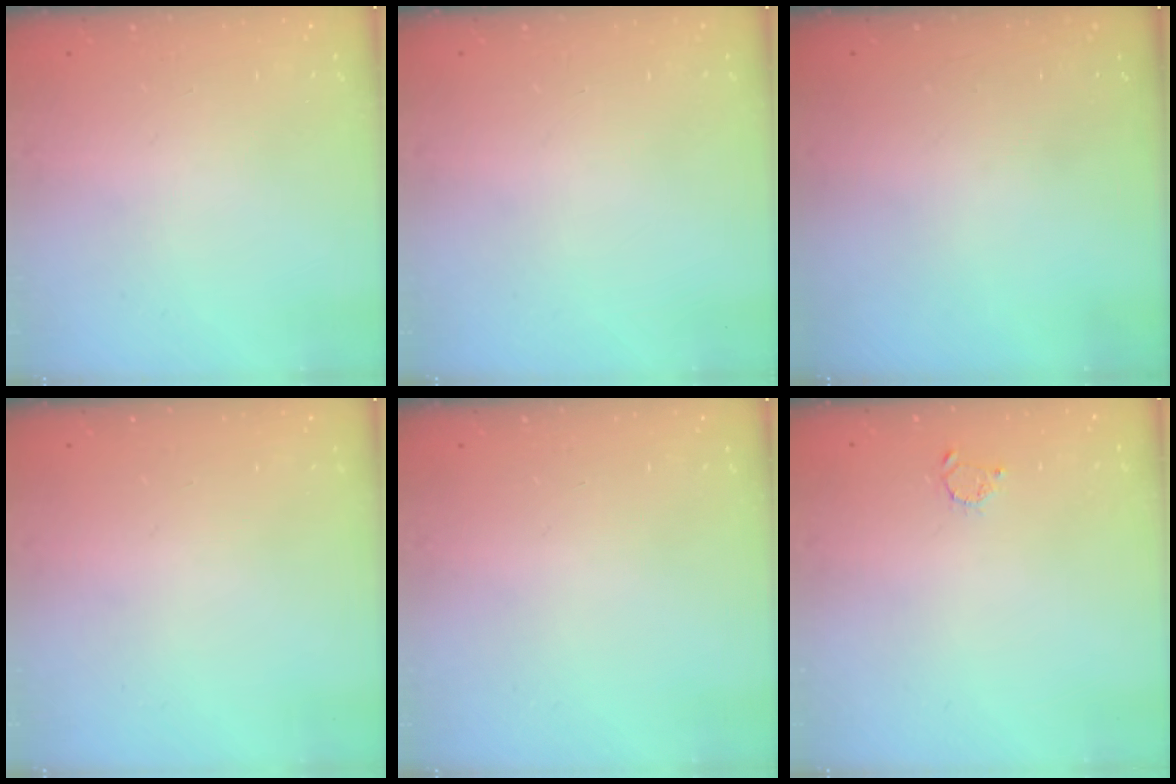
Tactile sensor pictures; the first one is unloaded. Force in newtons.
{"total": 0.0}
{"total": 0.0}
{"total": 0.0}
{"total": 0.0}
{"total": 2.2, "press": 2.2, "slide": 0.3}